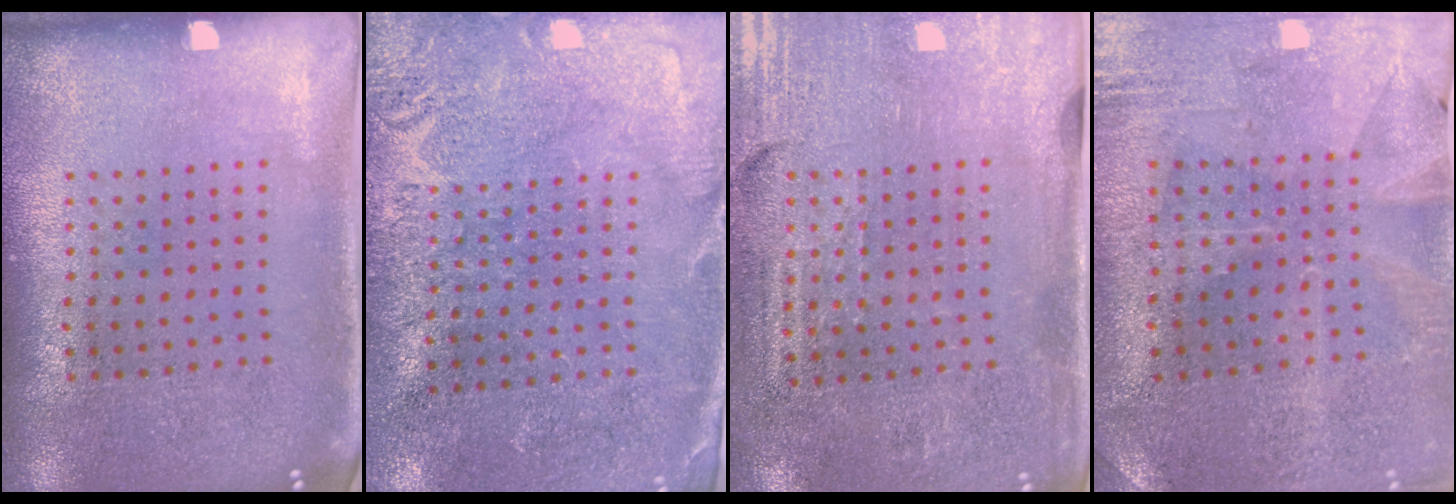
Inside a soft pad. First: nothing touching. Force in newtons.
{"total": 2.7, "press": 2.6, "slide": 0.6}
{"total": 3.4, "press": 3.1, "slide": 1.4}
{"total": 0.5, "press": 0.5, "slide": 0.3}